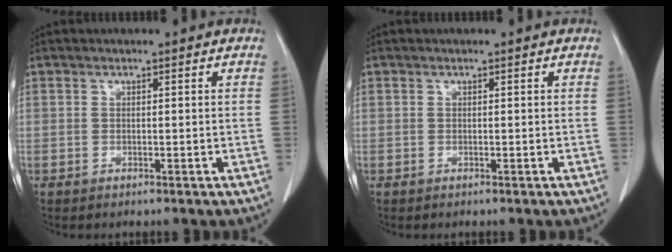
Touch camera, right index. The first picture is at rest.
{"total": 0.0}